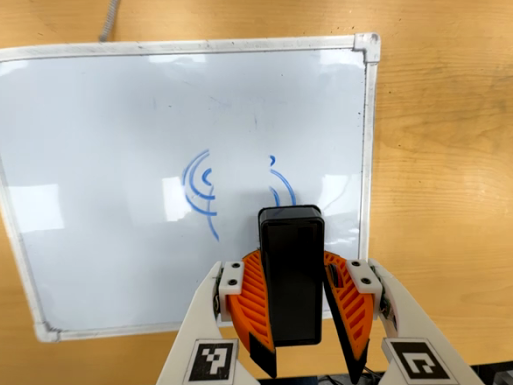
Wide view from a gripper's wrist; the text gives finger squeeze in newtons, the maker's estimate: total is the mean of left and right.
{"total": 8.7, "left": 9.3, "right": 8.0}